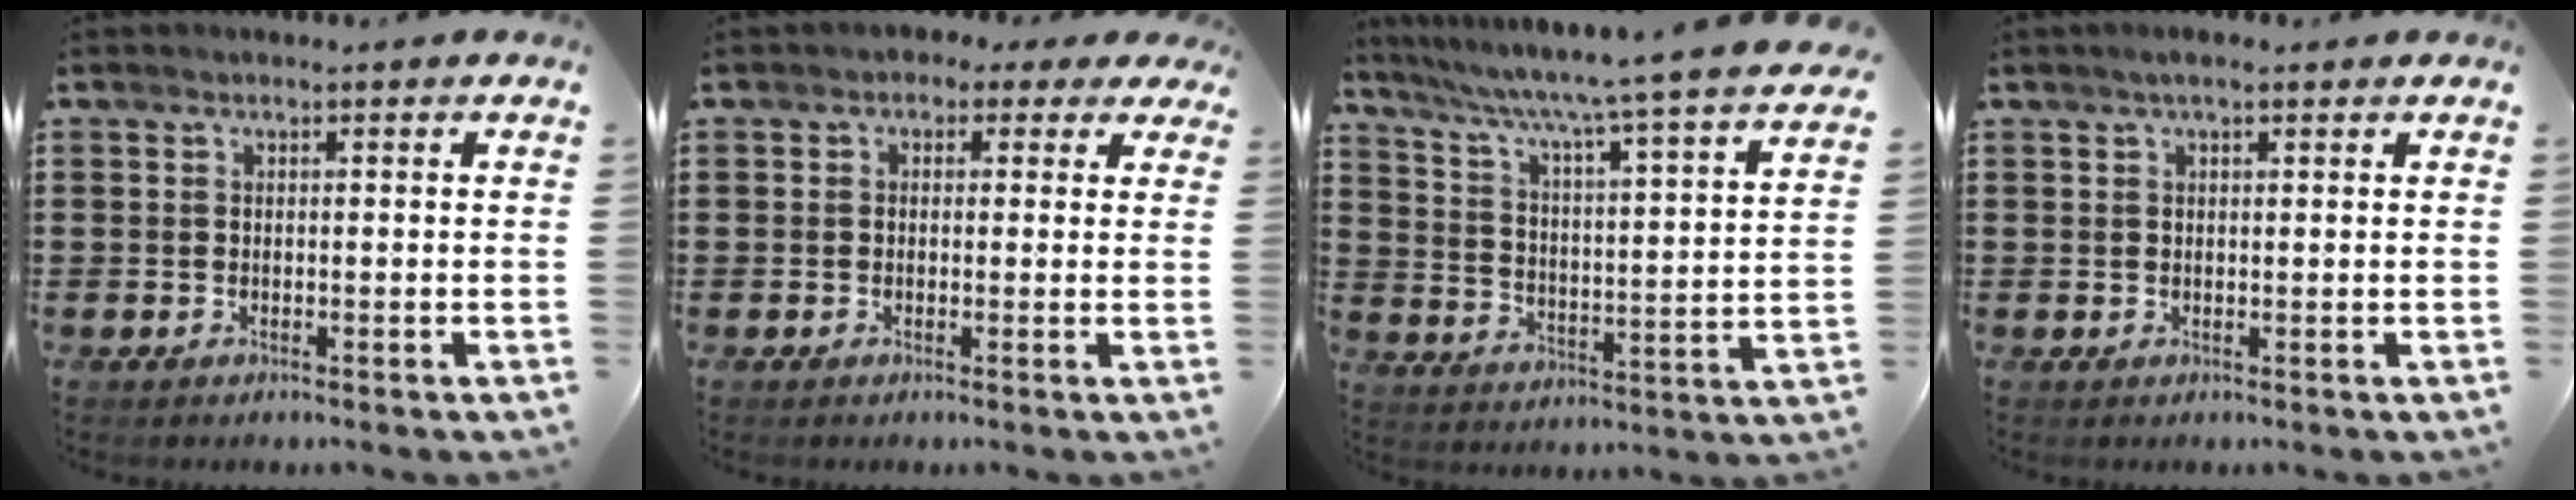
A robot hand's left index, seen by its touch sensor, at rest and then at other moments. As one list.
[{"total": 1.7, "force": [0.3, 1.5, 0.9], "torque": [-0.023, 0.009, 0.004]}, {"total": 6.1, "force": [5.0, -1.0, 3.3], "torque": [-0.086, -0.052, 0.070]}, {"total": 1.9, "force": [1.2, 0.5, 1.4], "torque": [-0.029, 0.005, 0.020]}]